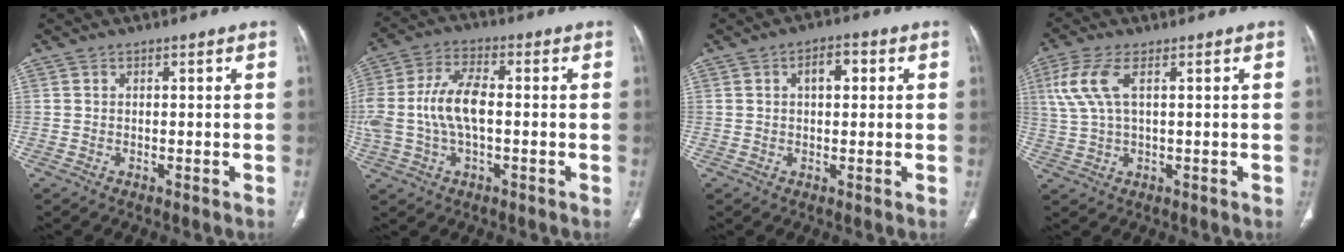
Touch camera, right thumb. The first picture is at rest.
{"total": 11.6, "force": [-0.5, 5.9, 10.0], "torque": [-0.226, 0.026, -0.010]}
{"total": 4.2, "force": [1.1, 2.3, 3.3], "torque": [-0.042, 0.009, 0.012]}
{"total": 7.2, "force": [2.3, 2.6, 6.3], "torque": [-0.174, 0.010, 0.049]}